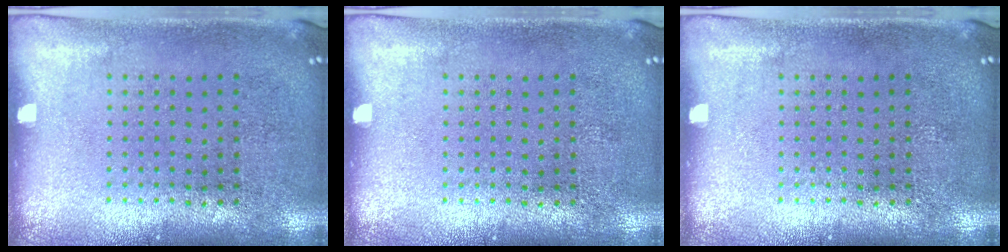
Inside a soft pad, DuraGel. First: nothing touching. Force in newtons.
{"total": 0.0}
{"total": 0.0}